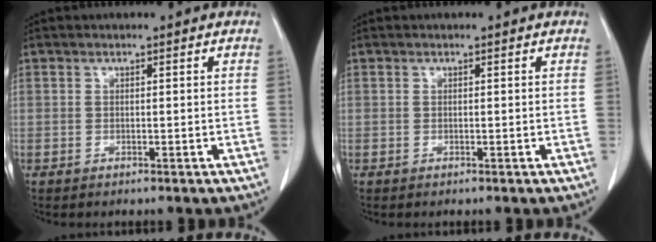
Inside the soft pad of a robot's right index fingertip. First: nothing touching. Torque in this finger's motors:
{"motor_torque": [0.00, 0.00, 0.03, 0.00]}